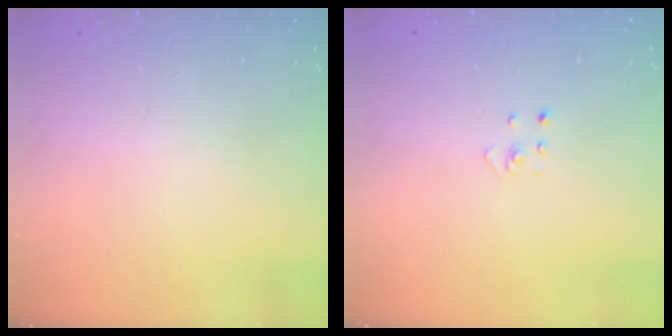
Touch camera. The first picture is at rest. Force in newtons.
{"total": 1.9, "press": 1.9, "slide": 0.1}